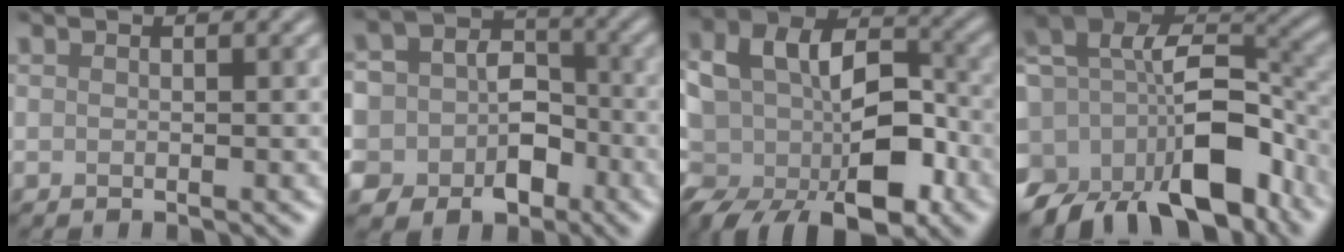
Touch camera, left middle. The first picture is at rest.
{"total": 11.1, "force": [-3.6, 10.0, 3.4], "torque": [-0.075, -0.003, -0.085]}
{"total": 12.8, "force": [-3.0, 8.5, 9.1], "torque": [-0.152, -0.008, -0.050]}
{"total": 13.2, "force": [-5.6, 8.3, 8.6], "torque": [-0.157, -0.003, -0.093]}